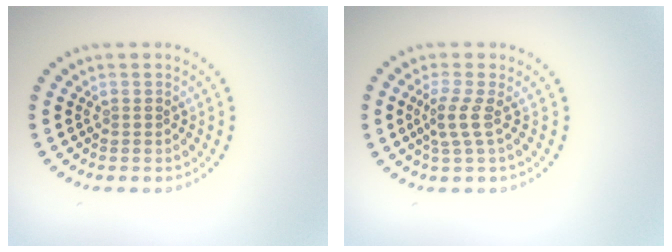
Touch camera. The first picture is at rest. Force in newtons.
{"total": 2.0, "press": 1.3, "slide": 1.6}